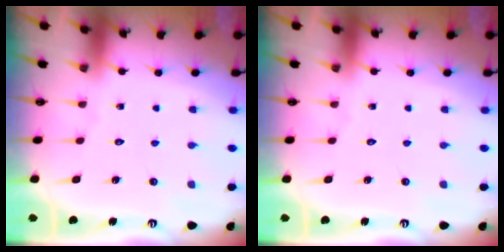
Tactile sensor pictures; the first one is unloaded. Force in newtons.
{"total": 0.0}